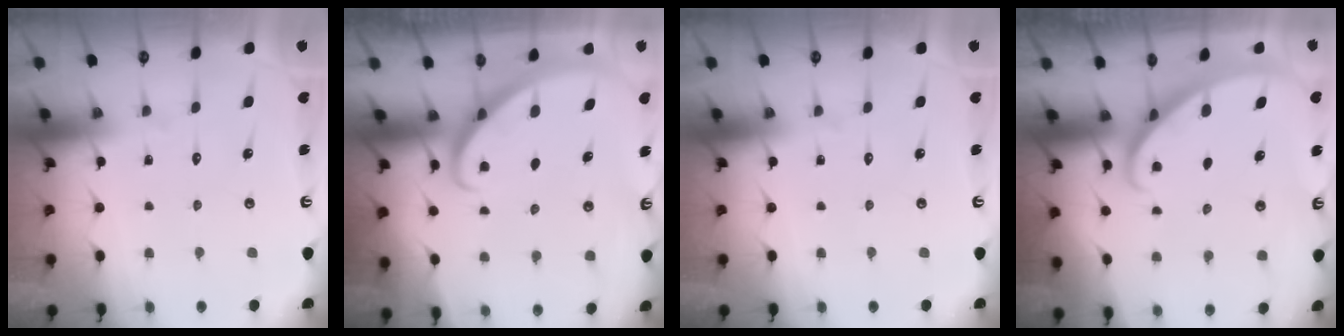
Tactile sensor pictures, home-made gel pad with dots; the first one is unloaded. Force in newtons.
{"total": 2.9, "press": 2.9, "slide": 0.2}
{"total": 0.0}
{"total": 2.1, "press": 2.1, "slide": 0.2}